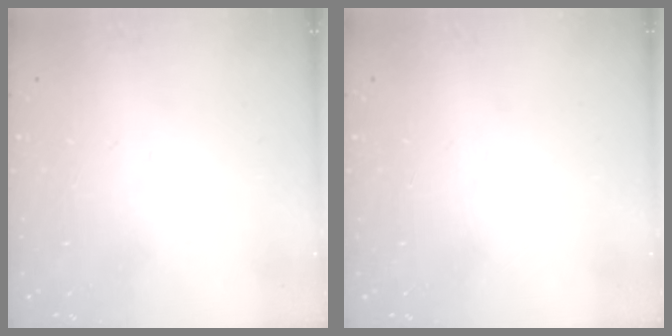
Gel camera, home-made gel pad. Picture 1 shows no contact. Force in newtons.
{"total": 0.0}